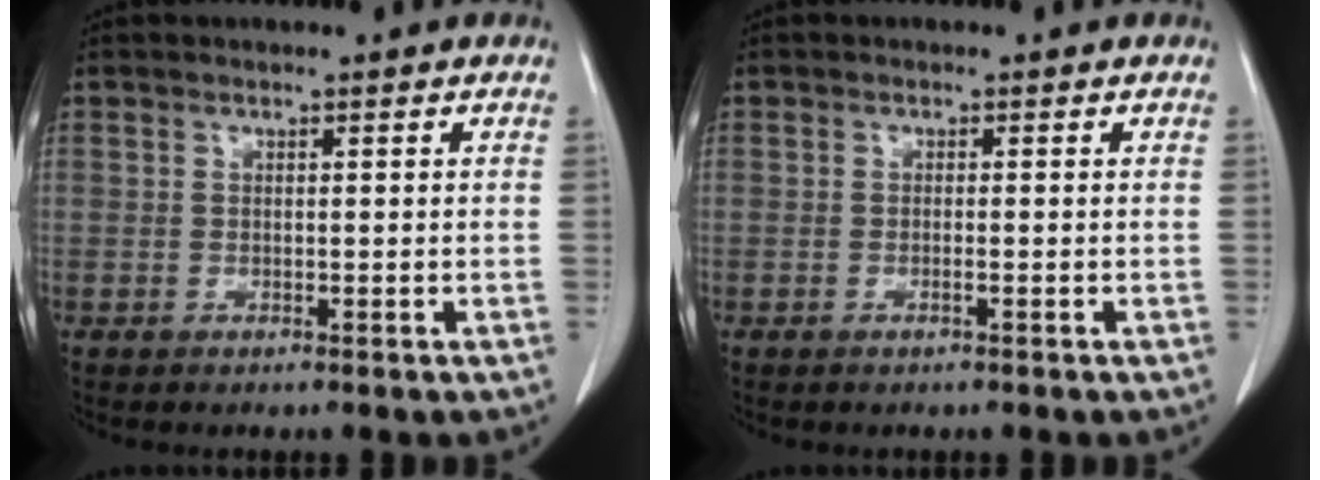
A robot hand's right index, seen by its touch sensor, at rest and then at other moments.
{"total": 0.6, "force": [-0.3, -0.1, 0.5], "torque": [-0.008, 0.002, -0.003]}